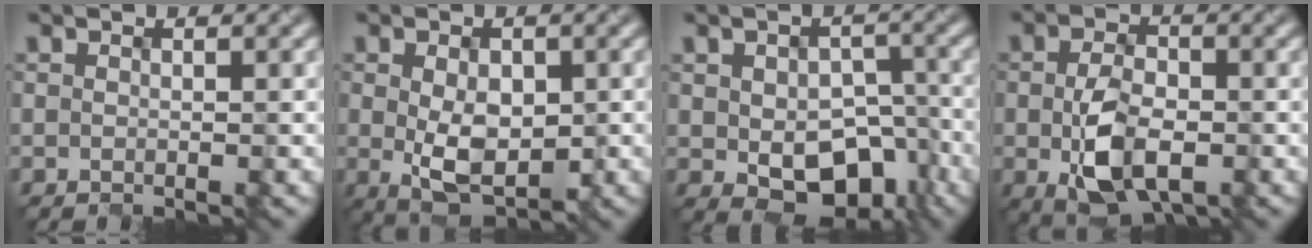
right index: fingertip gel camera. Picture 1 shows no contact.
{"total": 5.0, "force": [-0.7, 2.9, 4.0], "torque": [-0.075, -0.006, 0.000]}
{"total": 8.1, "force": [-2.4, 5.2, 5.8], "torque": [-0.092, -0.018, -0.017]}
{"total": 6.3, "force": [-1.8, 3.7, 4.7], "torque": [-0.103, -0.016, -0.021]}